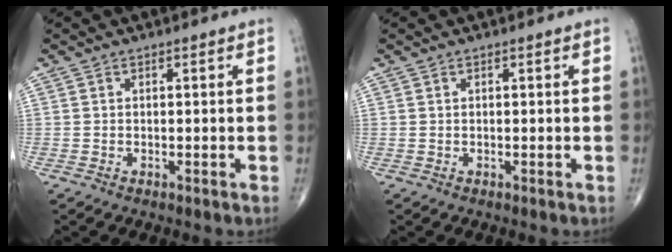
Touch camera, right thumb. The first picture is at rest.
{"total": 0.0}